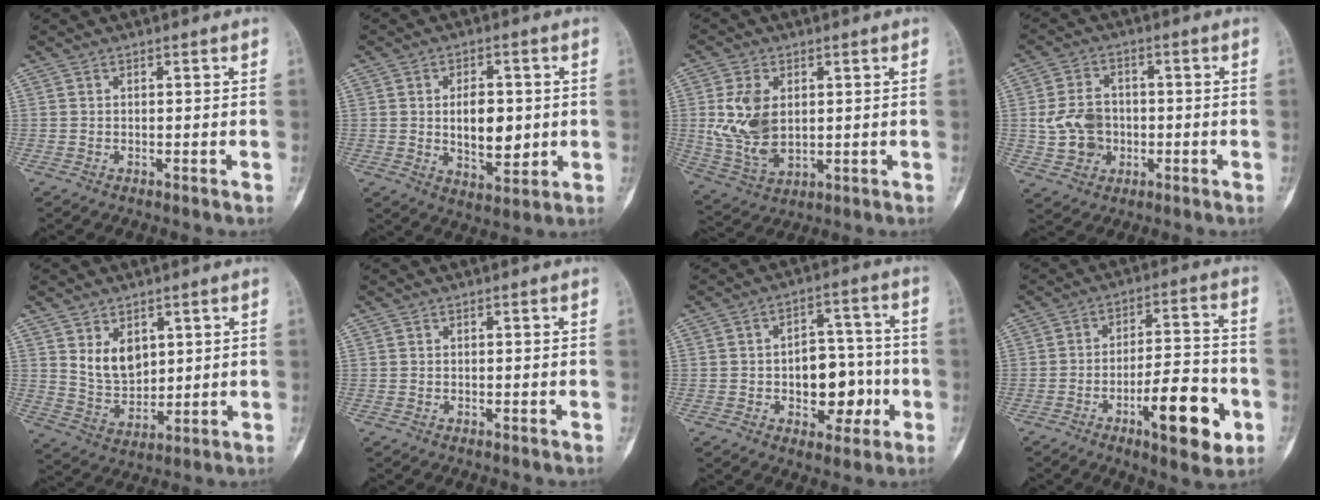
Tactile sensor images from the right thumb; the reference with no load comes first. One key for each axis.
{"total": 9.7, "fx": 0.2, "fy": 5.6, "fz": 7.9, "tx": -0.092, "ty": -0.009, "tz": 0.014}
{"total": 11.1, "fx": 1.7, "fy": 7.1, "fz": 8.4, "tx": -0.157, "ty": -0.010, "tz": 0.047}
{"total": 8.7, "fx": -0.7, "fy": 7.1, "fz": 4.9, "tx": -0.071, "ty": 0.012, "tz": -0.009}
{"total": 7.8, "fx": 3.0, "fy": 5.2, "fz": 4.9, "tx": -0.062, "ty": -0.029, "tz": 0.070}
{"total": 0.0}
{"total": 11.8, "fx": -2.3, "fy": 7.7, "fz": 8.6, "tx": -0.075, "ty": 0.036, "tz": -0.026}
{"total": 14.5, "fx": -5.6, "fy": 5.0, "fz": 12.4, "tx": -0.168, "ty": 0.030, "tz": -0.082}